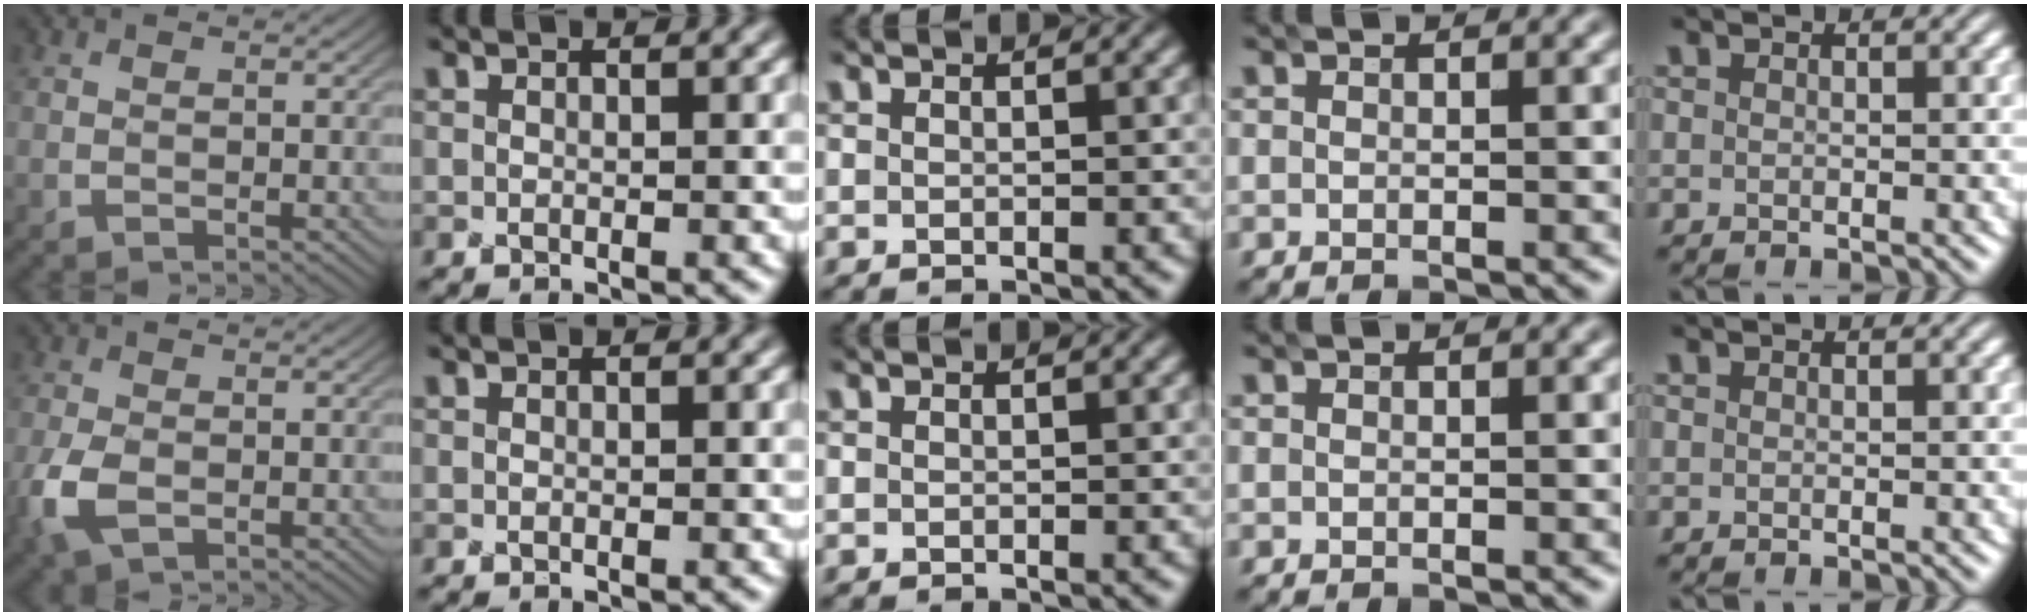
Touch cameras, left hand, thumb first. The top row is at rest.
{"thumb": {"total": 5.4, "force": [-1.7, 3.5, 3.8], "torque": [-0.111, -0.004, -0.039]}}